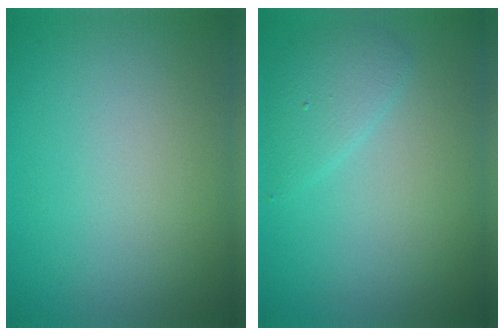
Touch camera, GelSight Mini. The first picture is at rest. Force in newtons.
{"total": 1.9, "press": 1.9, "slide": 0.2}